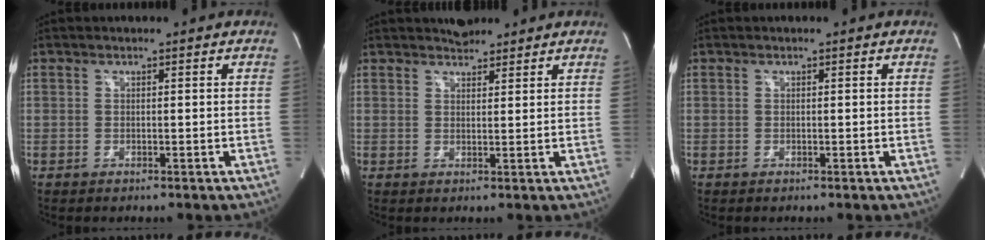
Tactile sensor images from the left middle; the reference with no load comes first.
{"total": 2.9, "force": [2.7, 0.9, 0.5], "torque": [-0.011, 0.009, 0.043]}
{"total": 0.0}